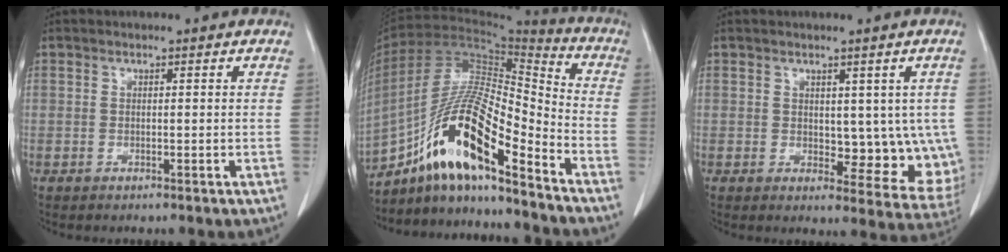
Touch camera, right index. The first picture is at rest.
{"total": 17.1, "force": [-11.0, 2.6, 12.8], "torque": [-0.245, 0.010, -0.193]}
{"total": 8.6, "force": [0.5, 4.9, 7.1], "torque": [-0.062, -0.006, 0.019]}